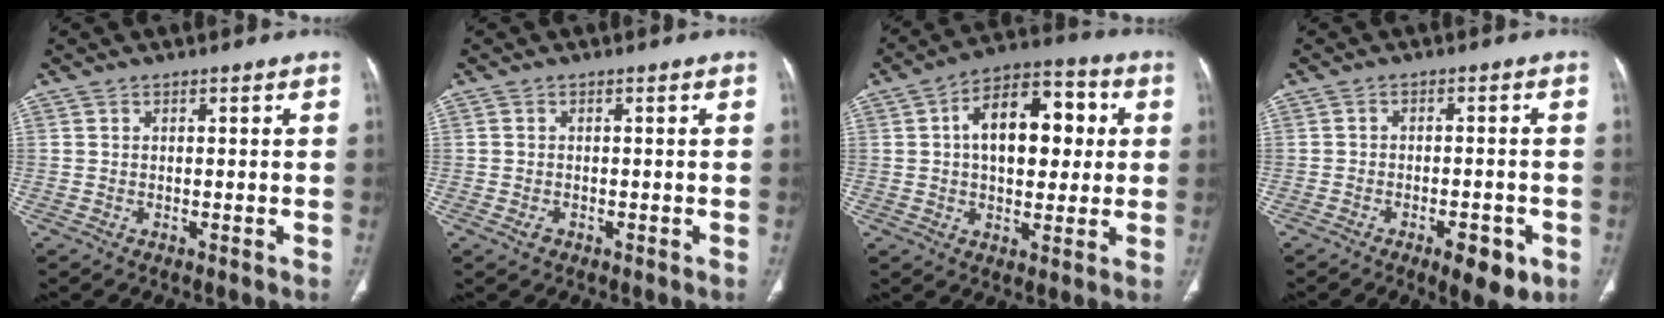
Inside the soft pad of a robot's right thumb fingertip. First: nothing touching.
{"total": 1.2, "force": [-0.5, 0.9, 0.6], "torque": [-0.012, 0.003, -0.007]}
{"total": 16.0, "force": [2.6, 9.3, 12.7], "torque": [-0.160, 0.023, 0.036]}
{"total": 7.2, "force": [-3.5, 2.8, 5.6], "torque": [-0.068, 0.006, -0.043]}